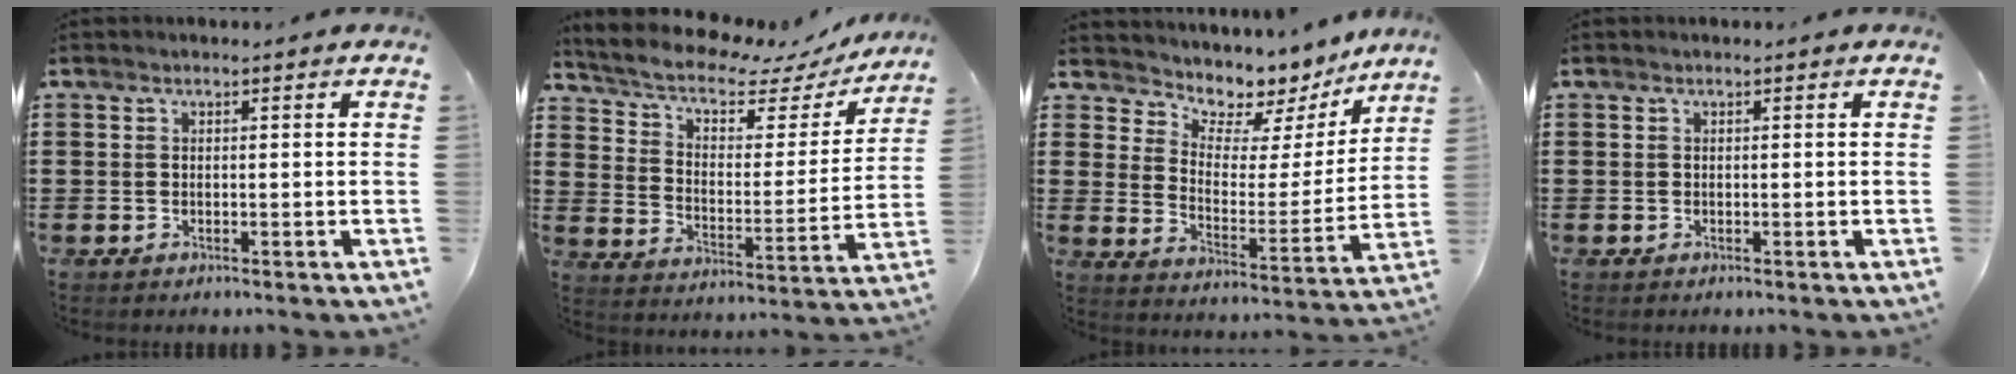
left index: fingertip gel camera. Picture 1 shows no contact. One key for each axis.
{"total": 7.7, "fx": 6.0, "fy": 2.9, "fz": 3.9, "tx": -0.093, "ty": -0.035, "tz": 0.100}
{"total": 6.6, "fx": 6.1, "fy": 2.6, "fz": 0.3, "tx": -0.033, "ty": -0.061, "tz": 0.104}
{"total": 0.0}